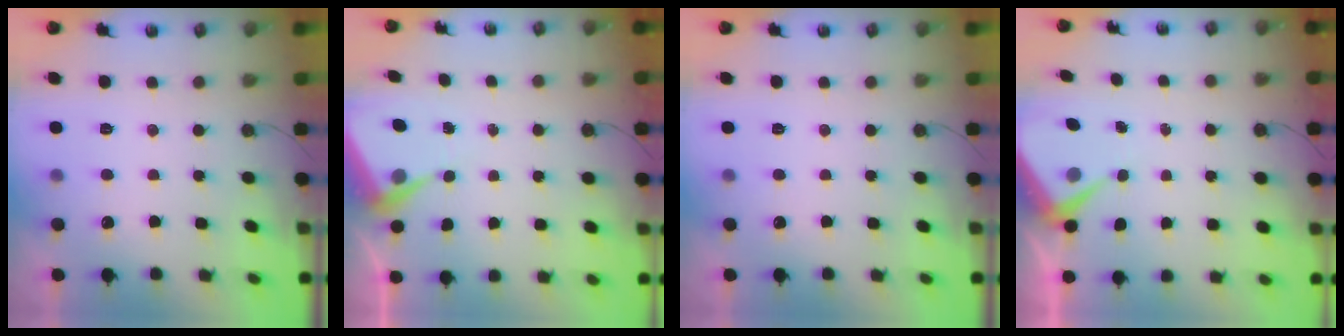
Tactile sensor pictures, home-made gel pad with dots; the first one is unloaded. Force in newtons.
{"total": 6.0, "press": 6.0, "slide": 0.2}
{"total": 0.0}
{"total": 6.7, "press": 6.6, "slide": 0.8}